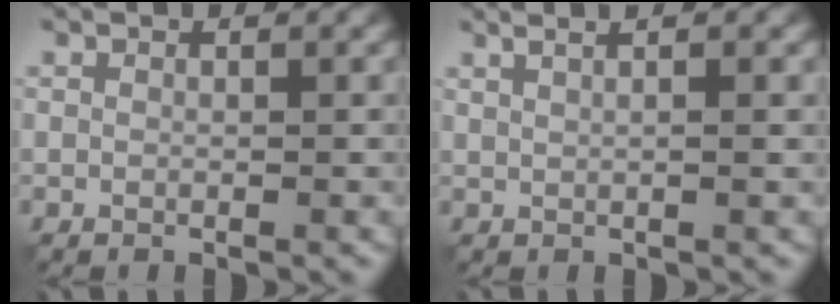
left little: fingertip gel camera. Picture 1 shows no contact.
{"total": 4.2, "force": [2.2, 1.8, 3.1], "torque": [-0.028, 0.026, 0.011]}